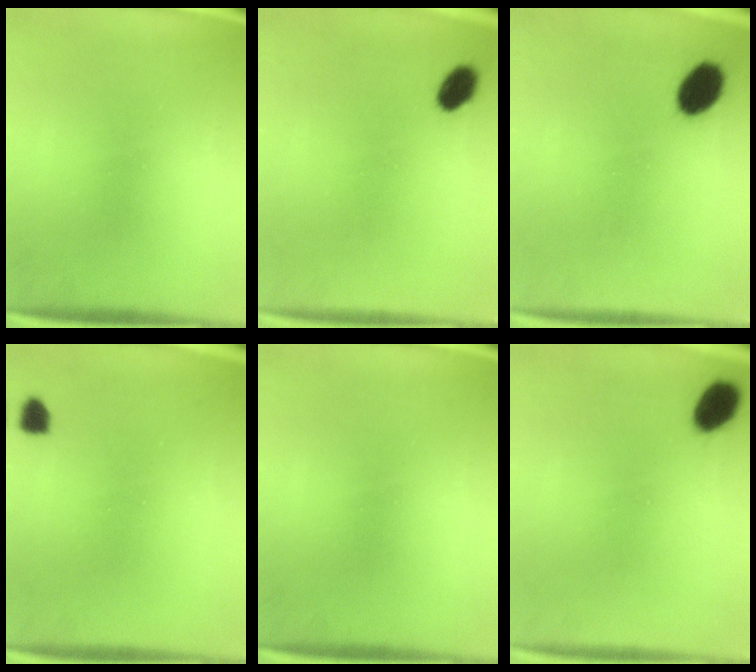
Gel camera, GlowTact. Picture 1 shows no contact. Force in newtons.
{"total": 4.0}
{"total": 7.1}
{"total": 2.0}
{"total": 0.0}
{"total": 5.4}